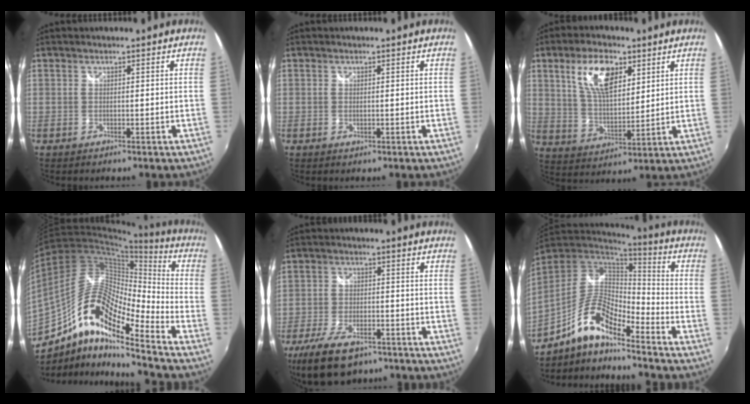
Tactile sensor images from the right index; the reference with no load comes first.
{"total": 0.7, "force": [0.0, 0.4, 0.6], "torque": [-0.012, -0.002, -0.001]}
{"total": 11.6, "force": [5.5, 5.3, 8.8], "torque": [-0.164, 0.012, 0.107]}
{"total": 17.5, "force": [-9.2, 4.5, 14.2], "torque": [-0.250, 0.002, -0.190]}
{"total": 14.2, "force": [-9.6, 6.6, 8.1], "torque": [-0.186, -0.026, -0.166]}
{"total": 13.1, "force": [-9.1, 3.3, 8.9], "torque": [-0.172, -0.001, -0.176]}